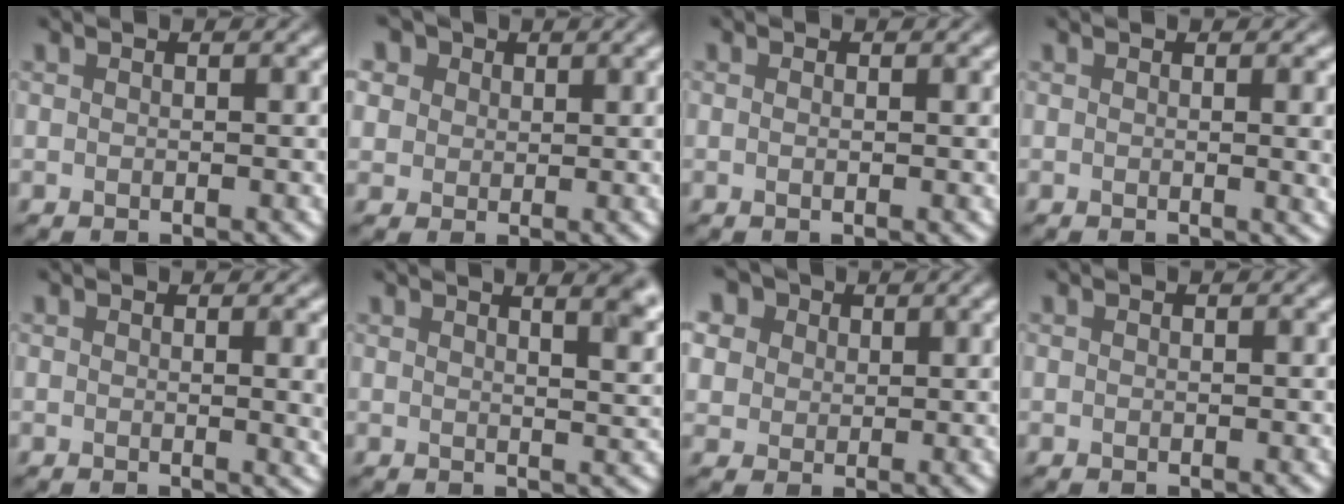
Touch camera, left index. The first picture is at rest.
{"total": 7.9, "force": [4.2, 5.7, 3.6], "torque": [-0.090, 0.023, 0.054]}
{"total": 0.5, "force": [0.0, 0.1, 0.5], "torque": [-0.010, -0.004, -0.002]}
{"total": 3.1, "force": [0.2, 1.0, 3.0], "torque": [-0.023, 0.002, 0.000]}
{"total": 3.6, "force": [0.4, 1.2, 3.3], "torque": [-0.026, 0.002, 0.005]}
{"total": 8.1, "force": [5.0, 3.3, 5.5], "torque": [-0.021, 0.050, 0.031]}
{"total": 10.1, "force": [5.3, 7.2, 4.7], "torque": [-0.116, 0.028, 0.072]}
{"total": 0.0}